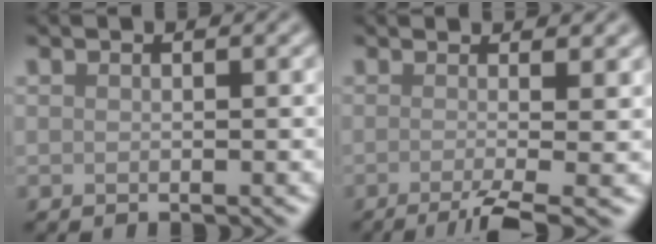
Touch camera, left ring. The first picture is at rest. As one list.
[{"total": 6.0, "force": [-1.1, 1.7, 5.6], "torque": [-0.061, -0.003, -0.021]}]